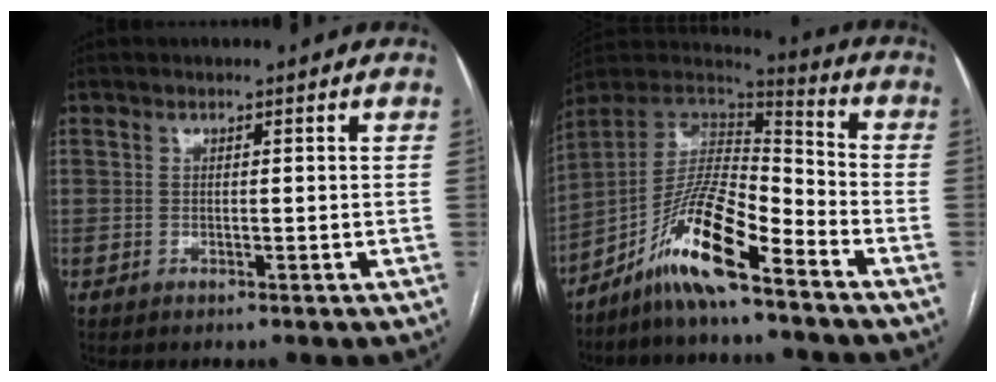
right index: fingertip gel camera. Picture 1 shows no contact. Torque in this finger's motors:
{"motor_torque": [1.09, -0.97, 0.20, 0.02]}